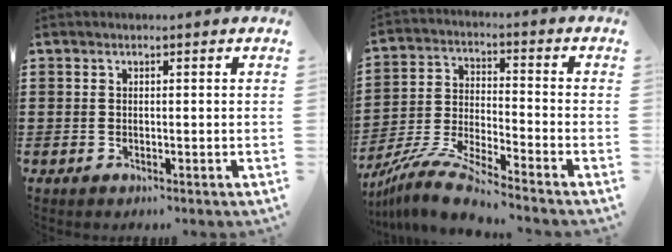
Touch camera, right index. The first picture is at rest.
{"total": 8.7, "force": [-8.2, 0.0, 3.0], "torque": [-0.068, 0.001, -0.164]}